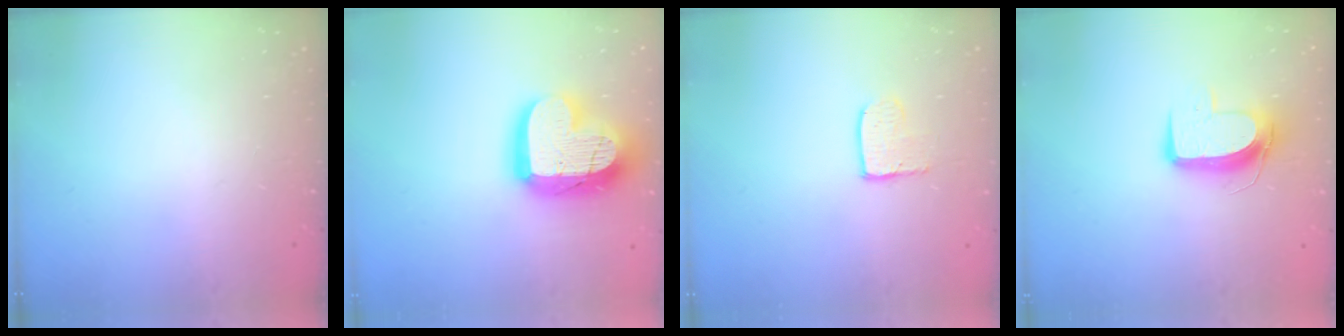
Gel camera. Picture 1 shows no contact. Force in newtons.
{"total": 21.4, "press": 21.3, "slide": 1.7}
{"total": 3.8, "press": 3.8, "slide": 0.4}
{"total": 9.7, "press": 9.7, "slide": 0.4}